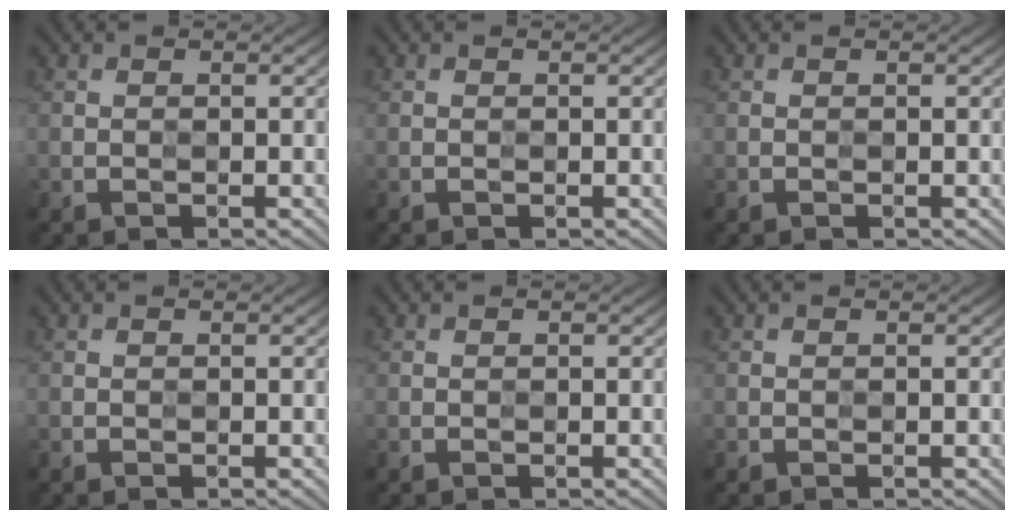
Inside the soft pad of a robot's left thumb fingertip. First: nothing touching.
{"total": 0.0}
{"total": 0.0}
{"total": 0.0}
{"total": 0.0}
{"total": 0.0}